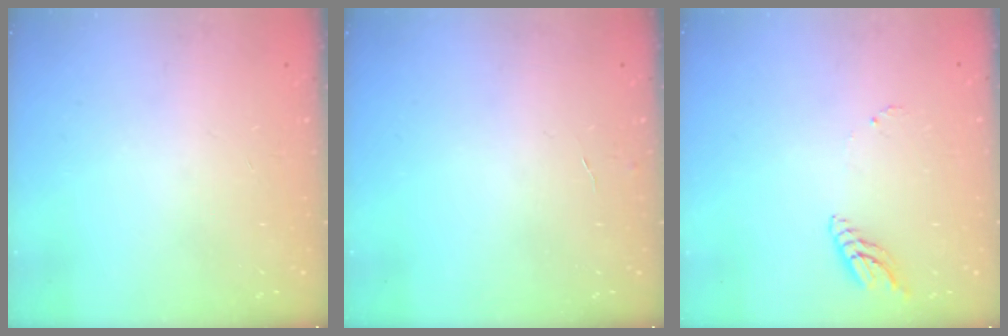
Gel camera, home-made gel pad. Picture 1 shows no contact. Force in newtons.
{"total": 3.6, "press": 3.6, "slide": 0.3}
{"total": 7.2, "press": 7.2, "slide": 0.6}